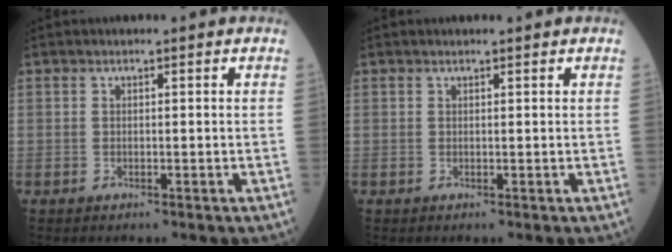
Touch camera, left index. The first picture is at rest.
{"total": 1.1, "force": [1.0, 0.0, 0.5], "torque": [-0.008, 0.008, 0.018]}